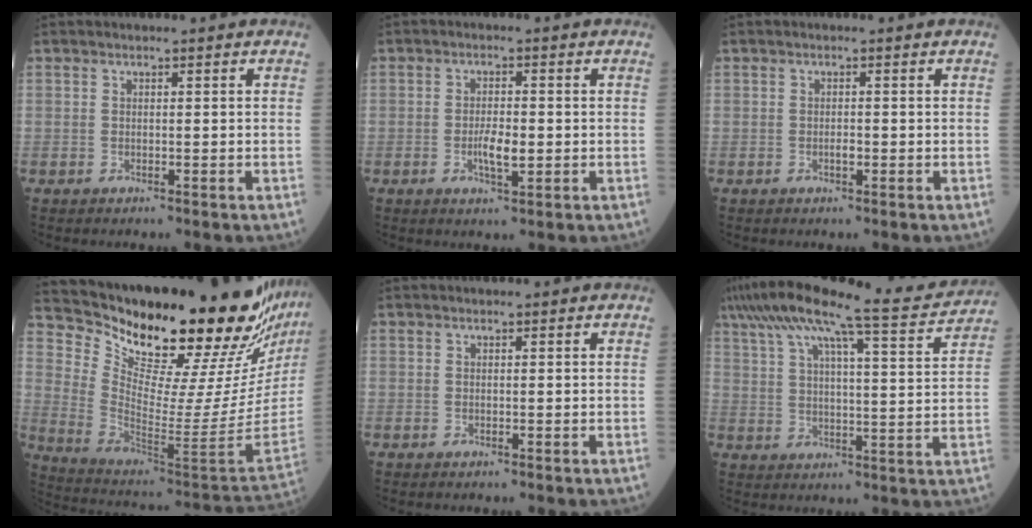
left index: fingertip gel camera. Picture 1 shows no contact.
{"total": 3.7, "force": [-0.7, 1.1, 3.5], "torque": [-0.068, -0.001, -0.010]}
{"total": 0.9, "force": [-0.3, 0.4, 0.8], "torque": [-0.017, 0.001, -0.005]}
{"total": 29.3, "force": [25.1, 1.8, 15.1], "torque": [-0.256, -0.124, 0.353]}
{"total": 0.0}
{"total": 20.3, "force": [17.4, 0.7, 10.5], "torque": [-0.196, 0.010, 0.250]}